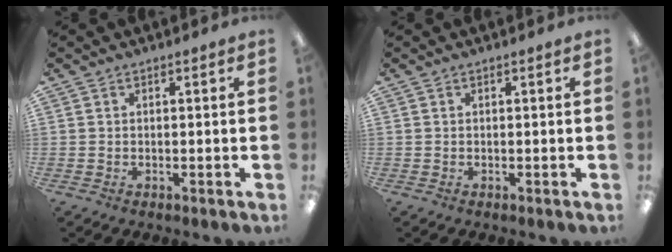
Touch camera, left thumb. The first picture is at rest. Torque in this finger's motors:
{"motor_torque": [0.00, 0.00, 0.03, -0.03, 0.00]}